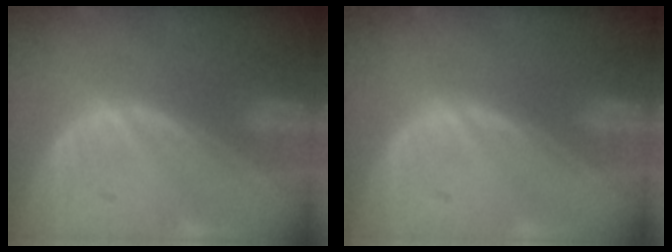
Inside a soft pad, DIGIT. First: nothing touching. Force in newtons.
{"total": 0.0}